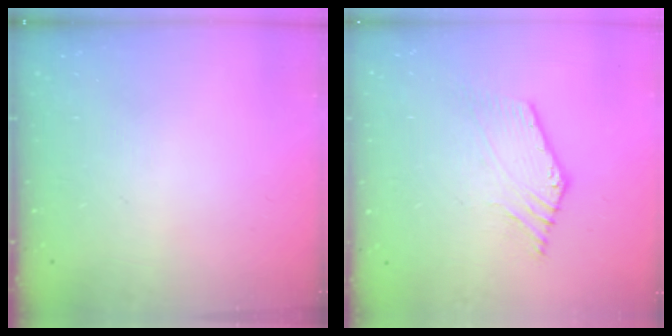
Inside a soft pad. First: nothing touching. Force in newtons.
{"total": 1.8, "press": 1.8, "slide": 0.2}